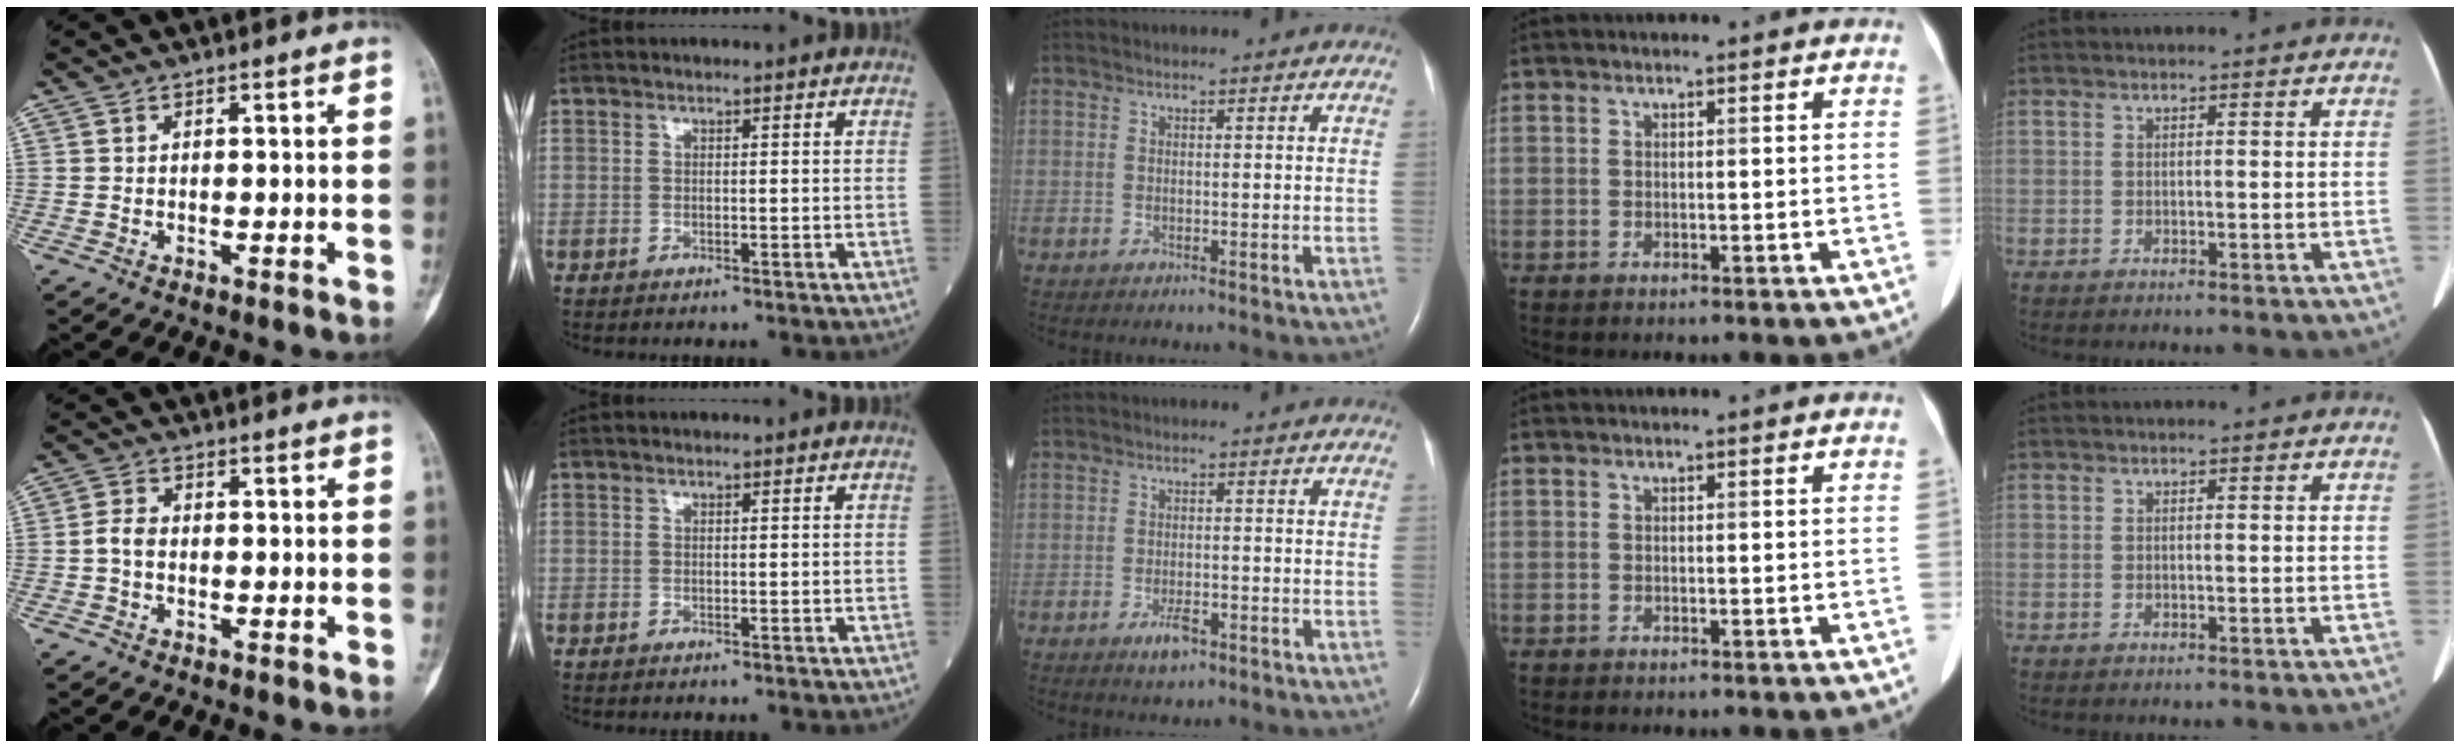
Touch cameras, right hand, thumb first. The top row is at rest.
{"thumb": {"total": 2.6, "force": [-0.5, 1.8, 1.9], "torque": [-0.035, 0.007, -0.017]}, "middle": {"total": 2.9, "force": [-1.7, 1.0, 2.2], "torque": [-0.042, 0.000, -0.028]}}